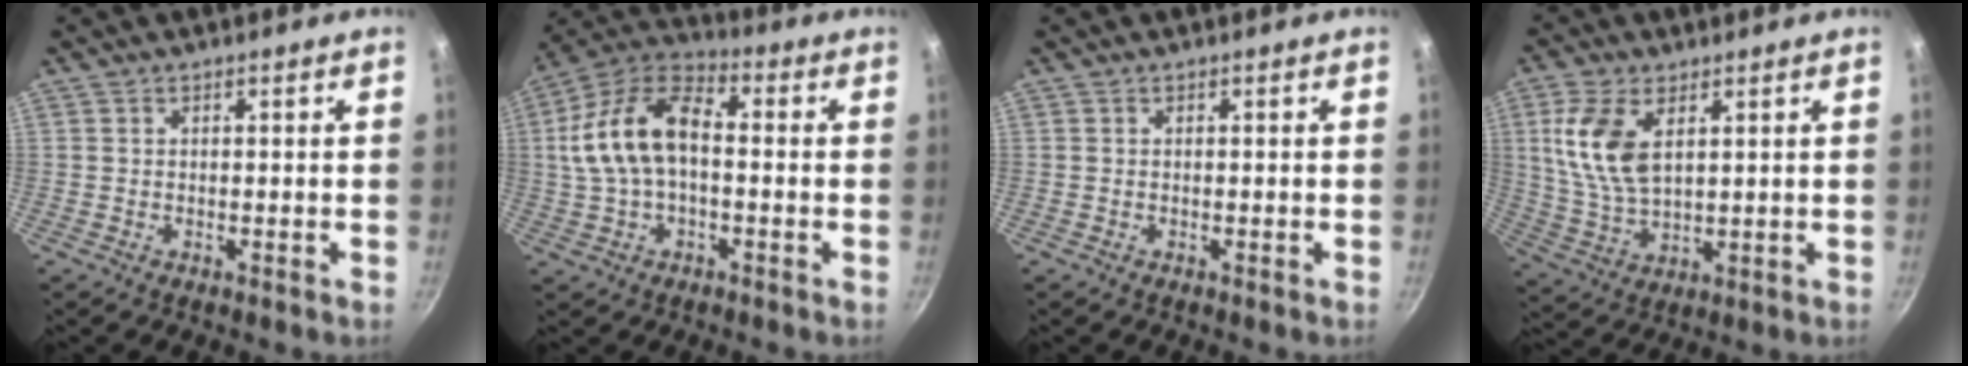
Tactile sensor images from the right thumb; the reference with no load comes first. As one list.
[{"total": 14.8, "force": [0.3, 8.4, 12.2], "torque": [-0.219, 0.042, -0.008]}, {"total": 0.0}, {"total": 11.3, "force": [3.5, 6.1, 8.9], "torque": [-0.176, -0.014, 0.077]}]